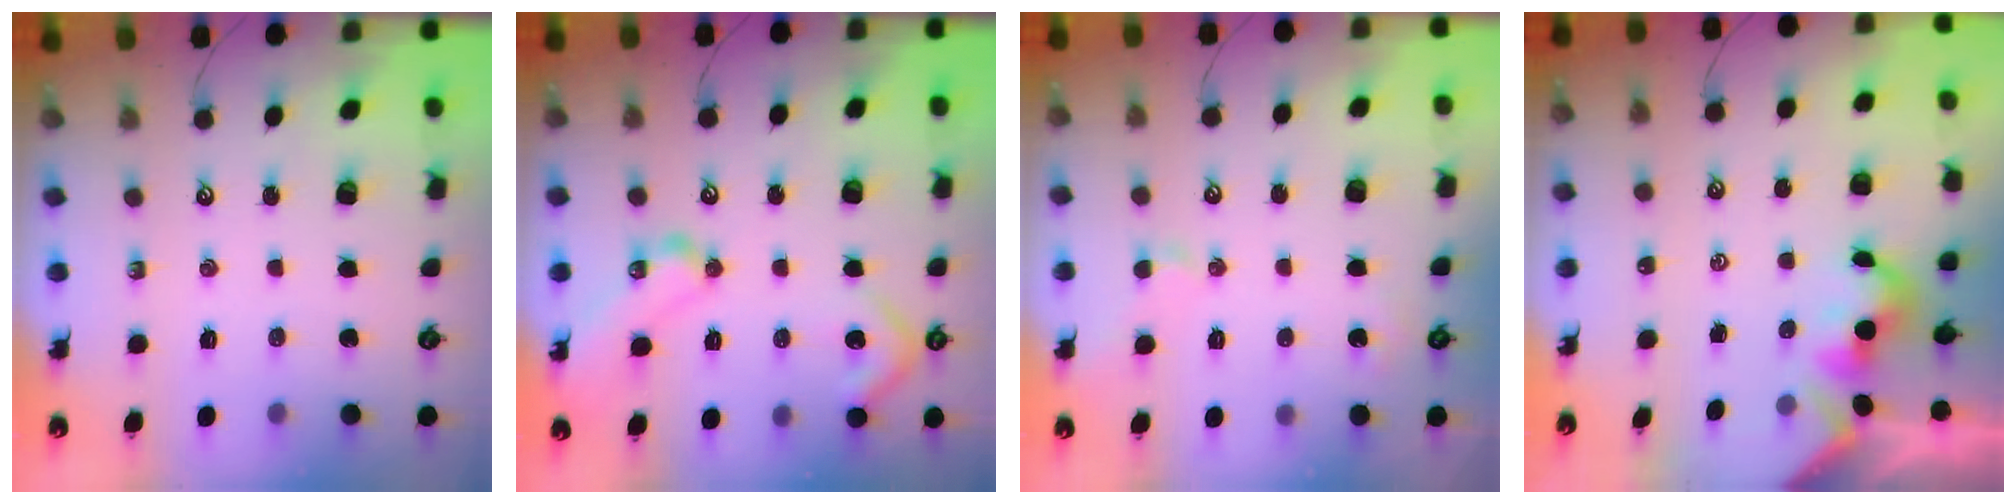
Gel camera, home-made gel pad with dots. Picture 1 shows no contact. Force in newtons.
{"total": 18.5, "press": 18.5, "slide": 0.7}
{"total": 2.1, "press": 2.0, "slide": 0.6}
{"total": 2.0, "press": 1.9, "slide": 0.4}